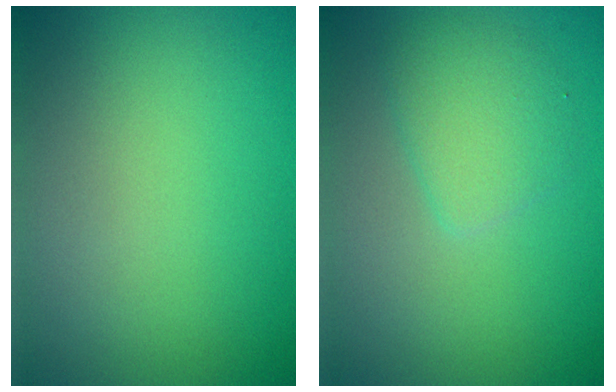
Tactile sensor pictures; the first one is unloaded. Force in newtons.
{"total": 2.7, "press": 2.7, "slide": 0.2}